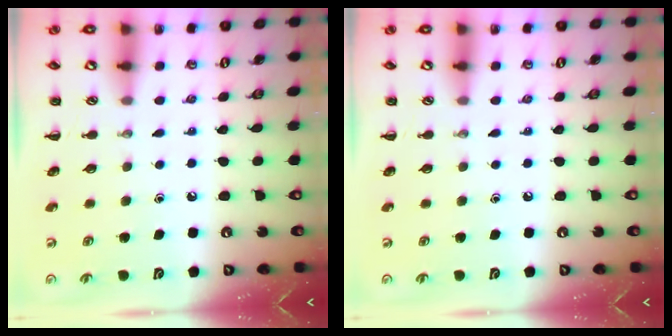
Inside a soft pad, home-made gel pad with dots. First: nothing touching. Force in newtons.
{"total": 0.0}